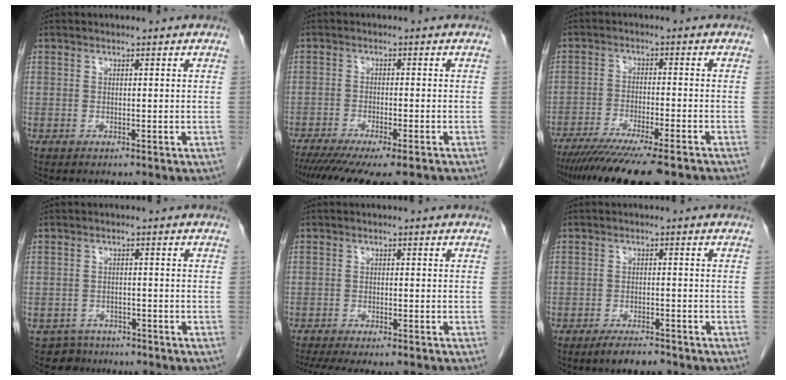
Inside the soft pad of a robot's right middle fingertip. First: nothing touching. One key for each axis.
{"total": 13.8, "fx": -11.4, "fy": 1.8, "fz": 7.5, "tx": -0.121, "ty": -0.030, "tz": -0.167}
{"total": 15.4, "fx": -12.5, "fy": 1.2, "fz": 9.0, "tx": -0.132, "ty": -0.039, "tz": -0.193}
{"total": 3.5, "fx": -2.8, "fy": 1.8, "fz": -1.1, "tx": 0.021, "ty": 0.004, "tz": -0.046}
{"total": 11.5, "fx": -9.9, "fy": 2.0, "fz": 5.6, "tx": -0.083, "ty": -0.013, "tz": -0.136}
{"total": 3.6, "fx": -3.0, "fy": 0.8, "fz": 1.9, "tx": -0.035, "ty": -0.003, "tz": -0.047}